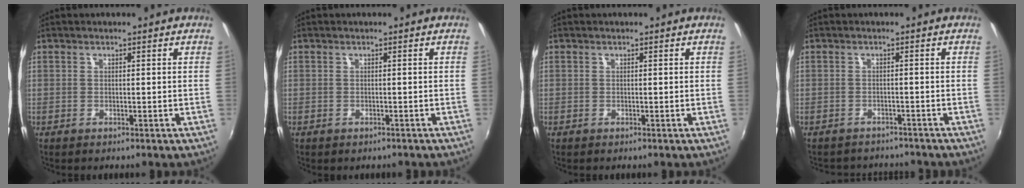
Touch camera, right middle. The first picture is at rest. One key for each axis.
{"total": 1.0, "fx": -0.8, "fy": 0.6, "fz": 0.3, "tx": -0.009, "ty": -0.003, "tz": -0.008}
{"total": 0.0}
{"total": 6.0, "fx": -5.4, "fy": 2.4, "fz": 1.1, "tx": -0.032, "ty": -0.001, "tz": -0.075}